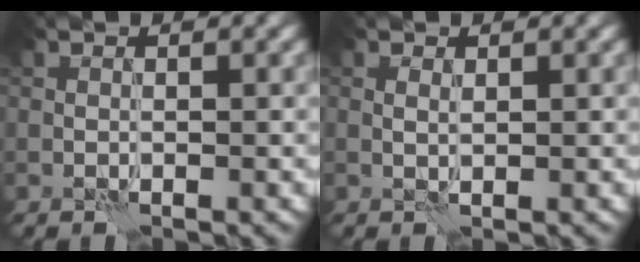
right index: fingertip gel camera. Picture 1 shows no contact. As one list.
[{"total": 0.7, "force": [0.3, 0.2, 0.5], "torque": [-0.011, 0.001, 0.005]}]